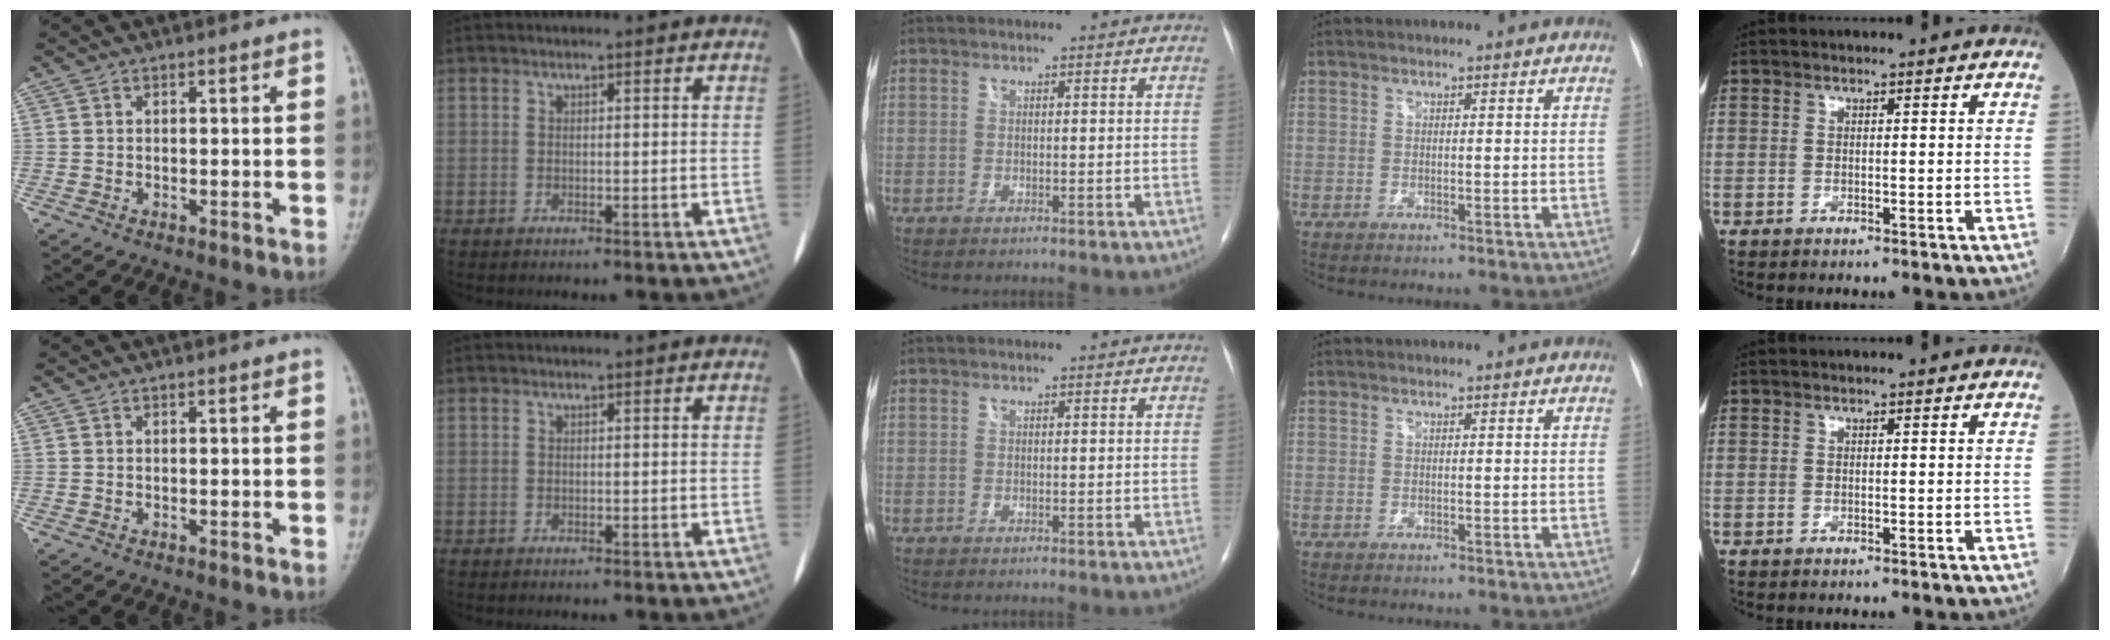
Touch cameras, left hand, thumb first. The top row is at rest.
{}